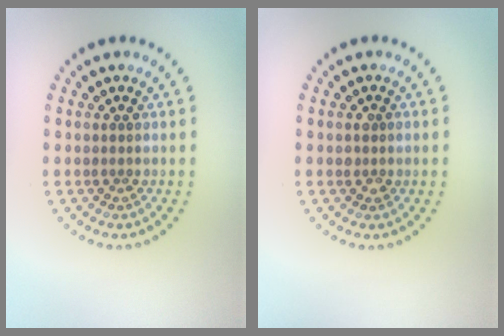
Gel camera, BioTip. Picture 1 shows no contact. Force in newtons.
{"total": 1.0, "press": 1.0, "slide": 0.2}